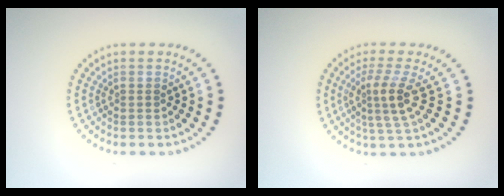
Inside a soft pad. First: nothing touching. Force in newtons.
{"total": 3.2, "press": 2.4, "slide": 2.1}